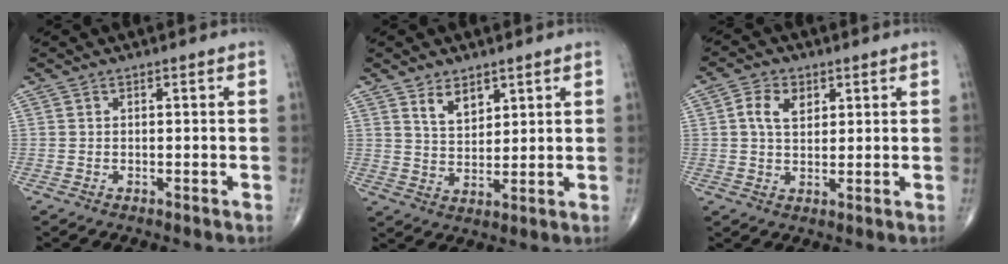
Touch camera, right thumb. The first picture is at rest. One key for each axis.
{"total": 5.3, "fx": 3.3, "fy": 3.0, "fz": 2.9, "tx": -0.030, "ty": -0.029, "tz": 0.065}
{"total": 5.3, "fx": 1.8, "fy": 3.6, "fz": 3.5, "tx": -0.054, "ty": -0.002, "tz": 0.029}